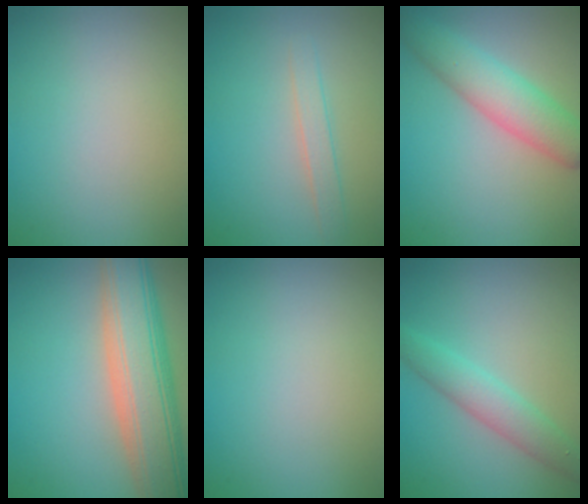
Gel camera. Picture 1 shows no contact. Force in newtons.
{"total": 1.7, "press": 1.7, "slide": 0.0}
{"total": 5.1, "press": 5.1, "slide": 0.1}
{"total": 10.0, "press": 9.9, "slide": 0.9}
{"total": 0.0}
{"total": 3.0, "press": 3.0, "slide": 0.1}